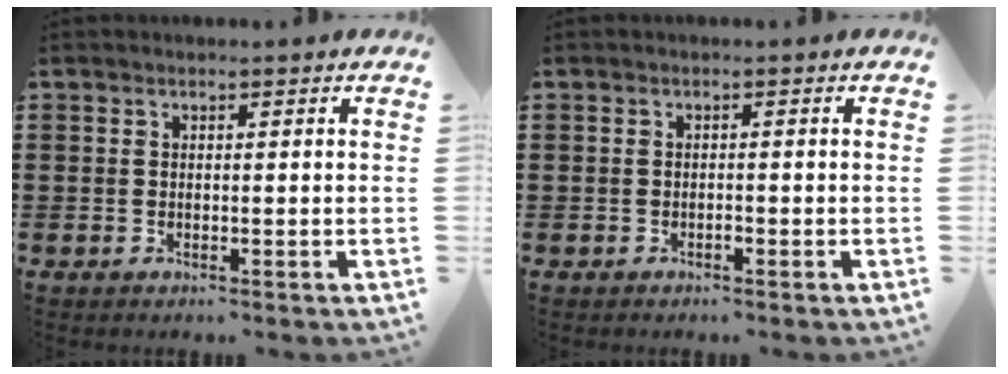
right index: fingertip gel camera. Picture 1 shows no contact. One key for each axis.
{"total": 0.7, "fx": -0.5, "fy": 0.2, "fz": 0.5, "tx": -0.012, "ty": -0.005, "tz": -0.009}